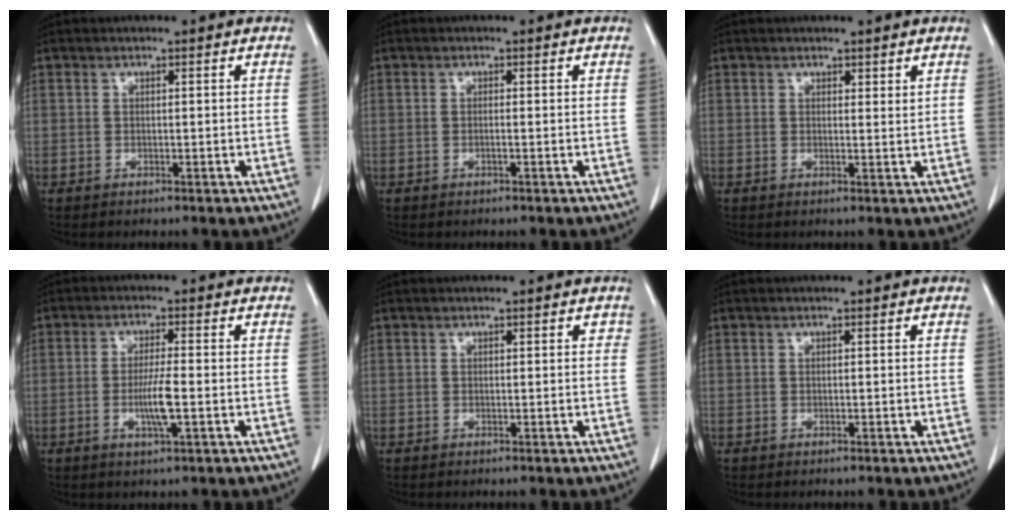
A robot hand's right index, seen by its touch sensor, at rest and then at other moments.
{"total": 0.5, "force": [-0.2, 0.0, 0.5], "torque": [-0.009, 0.001, -0.004]}
{"total": 1.1, "force": [0.9, 0.4, 0.4], "torque": [-0.001, -0.006, 0.010]}
{"total": 5.0, "force": [-1.2, 0.2, 4.8], "torque": [-0.093, -0.008, -0.022]}
{"total": 0.8, "force": [0.4, 0.4, 0.6], "torque": [-0.003, 0.003, 0.002]}
{"total": 0.0}